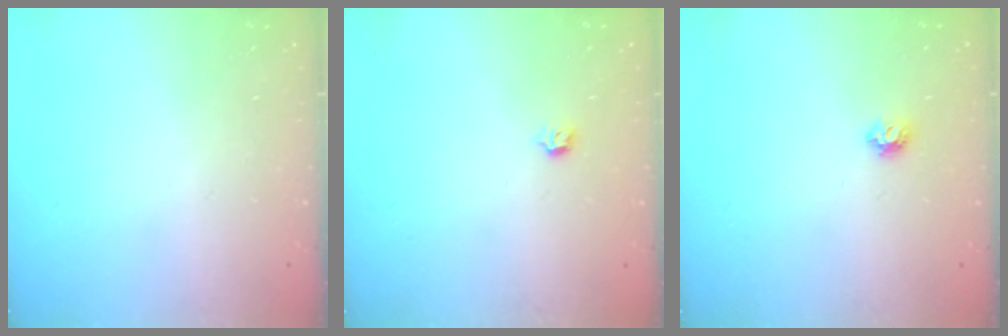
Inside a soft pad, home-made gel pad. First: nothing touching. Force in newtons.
{"total": 2.8, "press": 2.7, "slide": 0.8}
{"total": 4.9, "press": 4.8, "slide": 0.9}